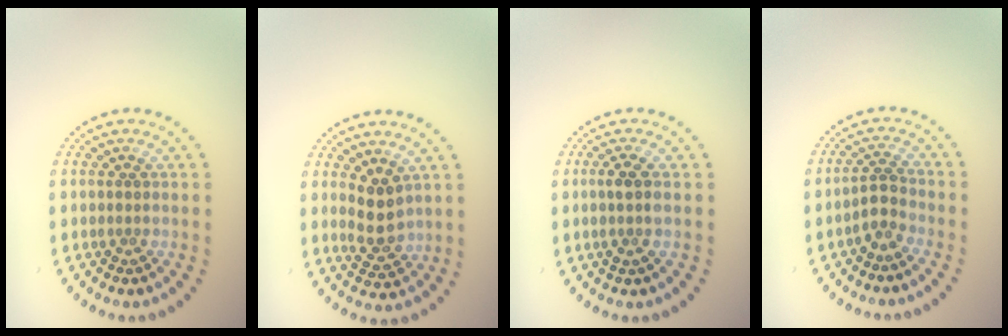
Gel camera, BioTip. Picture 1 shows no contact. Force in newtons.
{"total": 2.8, "press": 2.6, "slide": 0.9}
{"total": 1.8, "press": 1.6, "slide": 0.9}
{"total": 1.8, "press": 1.4, "slide": 1.1}